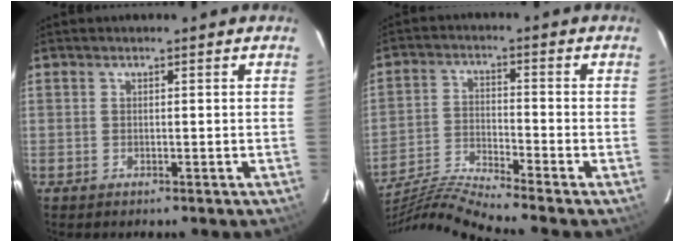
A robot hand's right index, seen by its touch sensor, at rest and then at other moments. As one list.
[{"total": 10.4, "force": [-9.4, -3.0, 3.2], "torque": [-0.078, -0.002, -0.183]}]